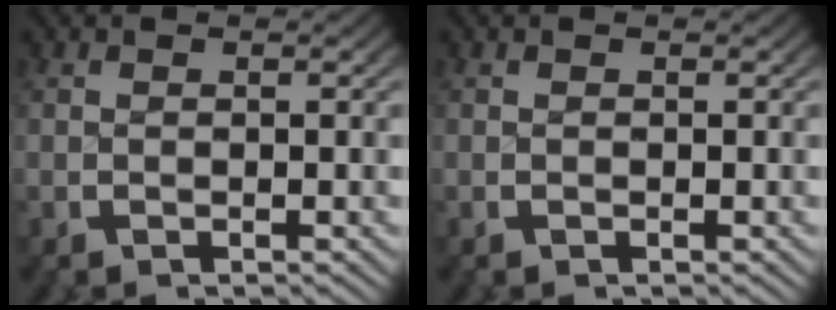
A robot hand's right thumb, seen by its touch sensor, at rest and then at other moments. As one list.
[{"total": 0.0}]